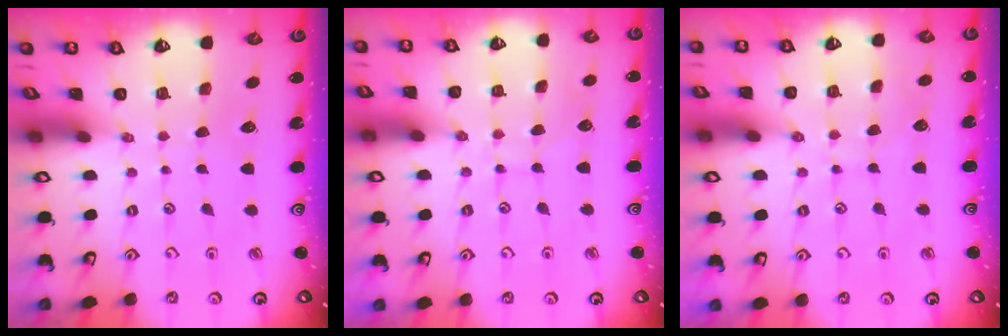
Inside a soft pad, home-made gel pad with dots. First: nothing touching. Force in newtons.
{"total": 7.0, "press": 7.0, "slide": 0.6}
{"total": 6.3, "press": 6.2, "slide": 0.6}